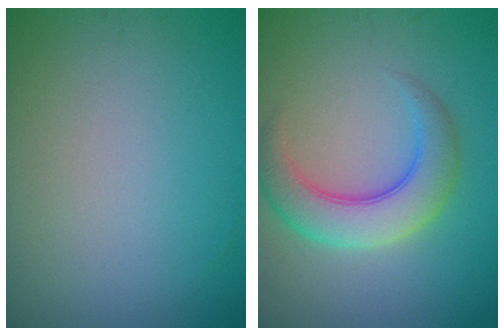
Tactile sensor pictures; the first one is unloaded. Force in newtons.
{"total": 5.3, "press": 5.3, "slide": 0.1}